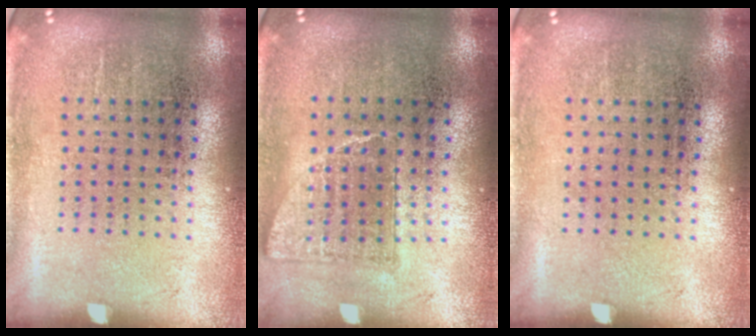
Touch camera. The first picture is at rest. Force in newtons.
{"total": 0.7, "press": 0.6, "slide": 0.3}
{"total": 0.0}